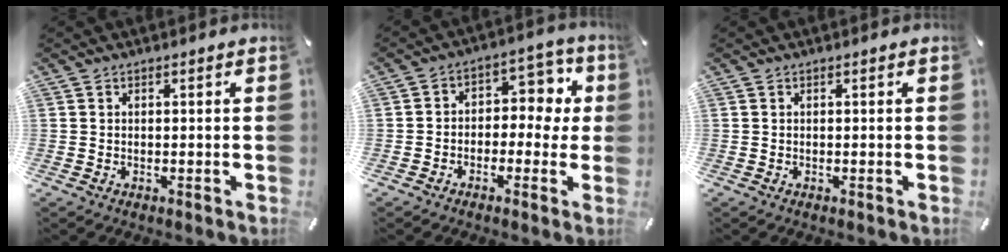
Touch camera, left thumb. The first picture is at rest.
{"total": 7.3, "force": [0.2, 5.9, 4.3], "torque": [-0.054, 0.003, -0.002]}
{"total": 0.0}